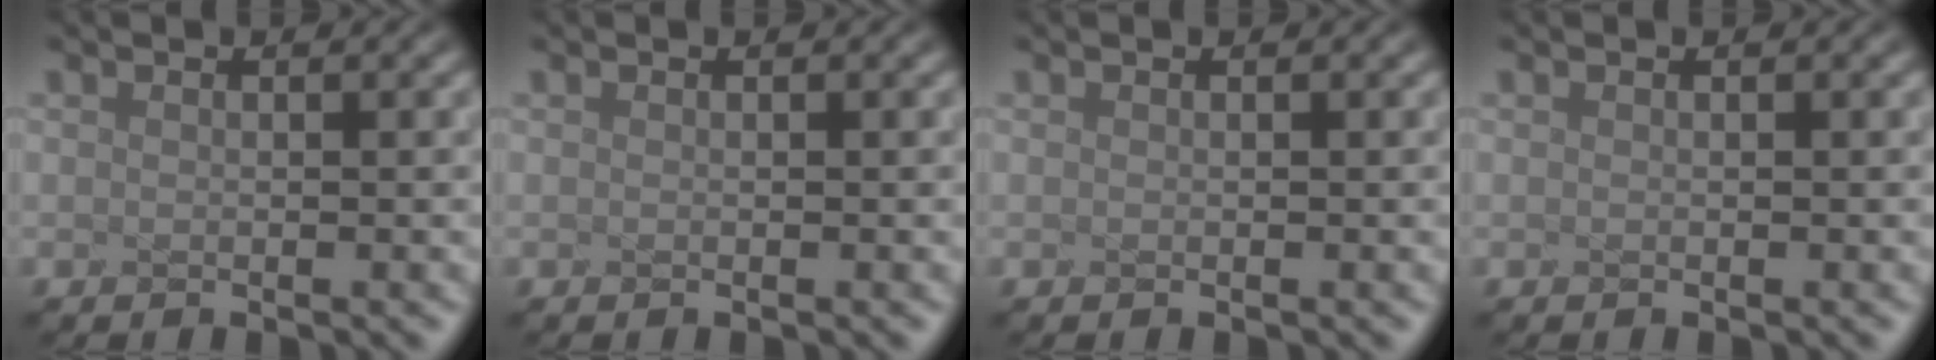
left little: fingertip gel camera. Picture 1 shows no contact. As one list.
[{"total": 0.0}, {"total": 0.0}, {"total": 0.0}]